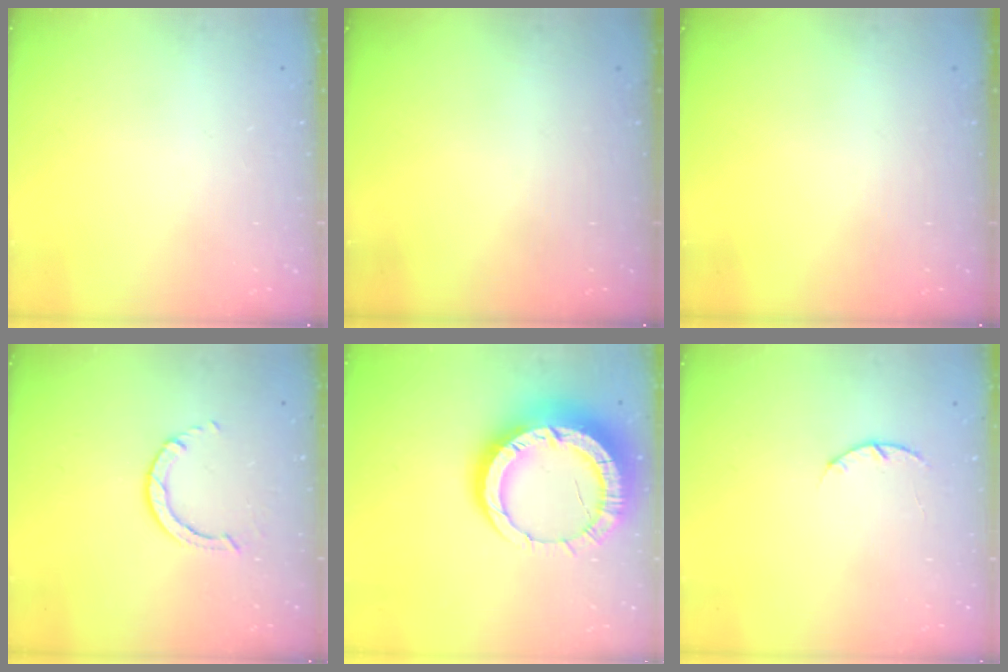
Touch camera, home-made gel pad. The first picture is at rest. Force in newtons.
{"total": 0.0}
{"total": 0.0}
{"total": 3.4, "press": 3.3, "slide": 0.5}
{"total": 18.8, "press": 18.7, "slide": 1.8}
{"total": 2.9, "press": 2.9, "slide": 0.5}